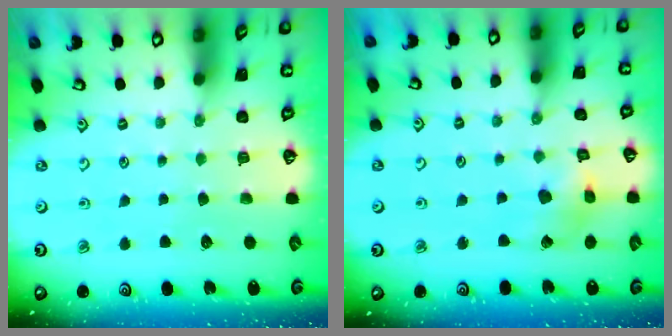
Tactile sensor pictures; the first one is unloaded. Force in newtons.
{"total": 6.8, "press": 6.8, "slide": 0.7}